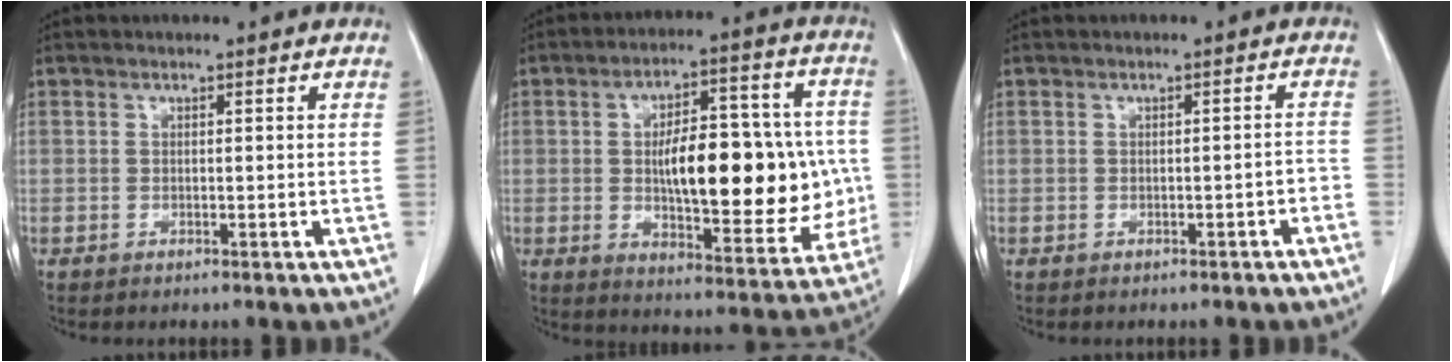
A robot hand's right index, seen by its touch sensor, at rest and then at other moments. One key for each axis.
{"total": 19.9, "fx": -0.5, "fy": 7.5, "fz": 18.4, "tx": -0.264, "ty": 0.022, "tz": 0.004}
{"total": 1.6, "fx": -1.0, "fy": 0.4, "fz": 1.2, "tx": -0.015, "ty": 0.002, "tz": -0.011}